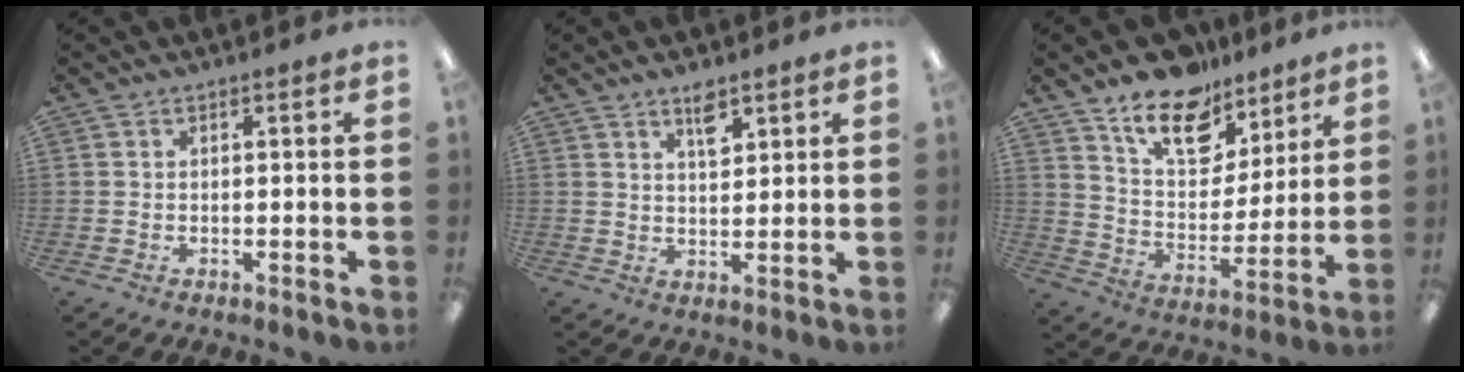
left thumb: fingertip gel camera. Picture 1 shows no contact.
{"total": 5.3, "force": [3.6, 2.3, 3.1], "torque": [-0.037, -0.017, 0.059]}
{"total": 15.5, "force": [11.5, 8.1, 6.6], "torque": [-0.111, -0.071, 0.206]}